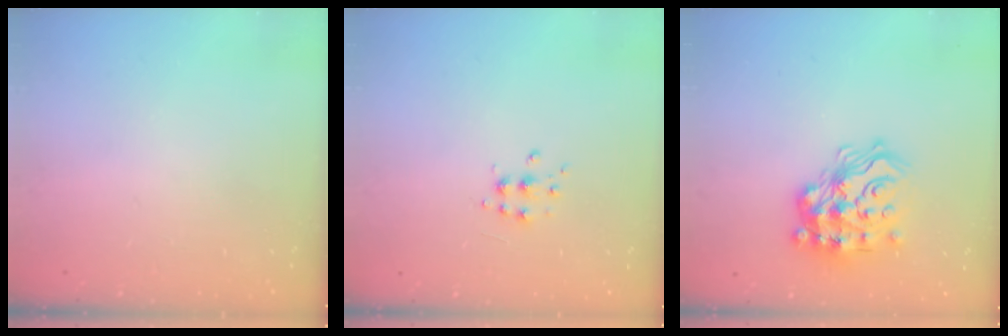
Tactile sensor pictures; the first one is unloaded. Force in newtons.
{"total": 5.8, "press": 5.7, "slide": 0.6}
{"total": 19.6, "press": 19.5, "slide": 1.4}